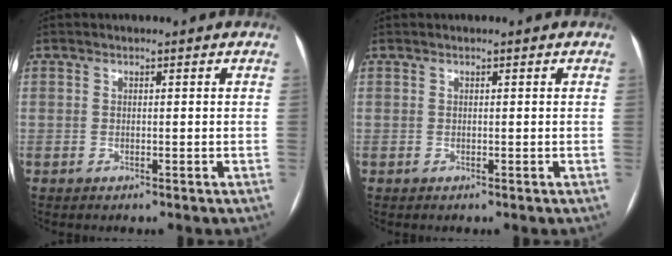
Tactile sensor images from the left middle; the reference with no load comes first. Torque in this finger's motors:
{"motor_torque": [-0.04, 0.20, 0.02, -0.01]}